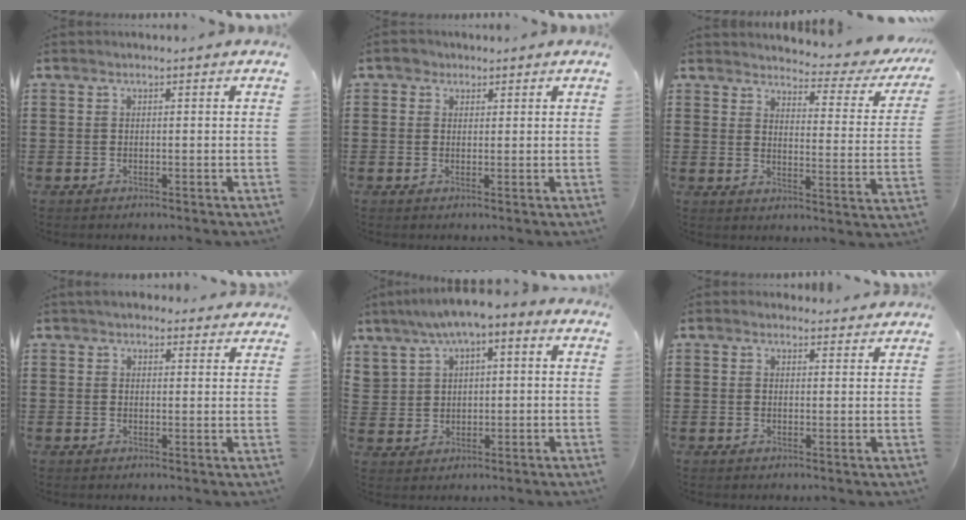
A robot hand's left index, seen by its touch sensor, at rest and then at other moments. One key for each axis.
{"total": 1.7, "fx": 1.2, "fy": 1.2, "fz": 0.2, "tx": 0.000, "ty": 0.004, "tz": 0.020}
{"total": 3.3, "fx": 3.2, "fy": 0.2, "fz": 1.1, "tx": -0.027, "ty": -0.034, "tz": 0.044}
{"total": 2.7, "fx": 2.5, "fy": 1.0, "fz": 0.5, "tx": -0.017, "ty": 0.001, "tz": 0.047}
{"total": 4.0, "fx": 1.7, "fy": 2.6, "fz": 2.4, "tx": -0.061, "ty": -0.004, "tz": 0.025}
{"total": 1.7, "fx": 1.6, "fy": 0.4, "fz": 0.2, "tx": 0.001, "ty": -0.001, "tz": 0.030}